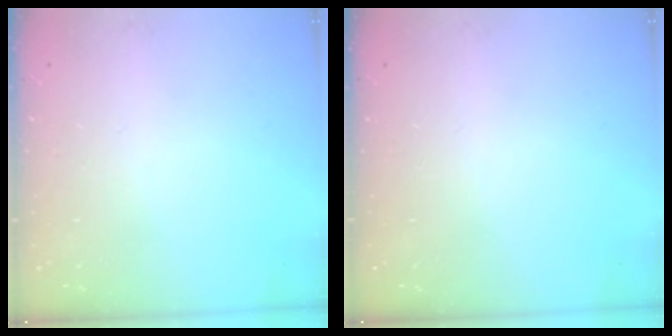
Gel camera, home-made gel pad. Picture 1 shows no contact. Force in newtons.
{"total": 0.0}